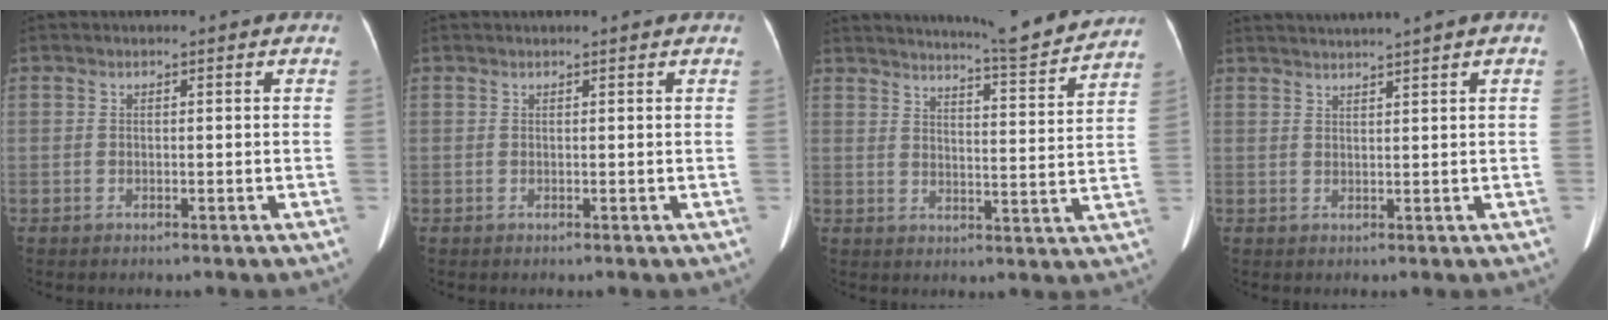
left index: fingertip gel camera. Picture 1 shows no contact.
{"total": 1.8, "force": [1.7, 0.0, 0.5], "torque": [-0.008, 0.014, 0.021]}
{"total": 11.8, "force": [11.1, -0.6, 3.9], "torque": [-0.065, -0.022, 0.144]}
{"total": 4.9, "force": [4.1, -1.1, 2.4], "torque": [-0.038, 0.023, 0.068]}